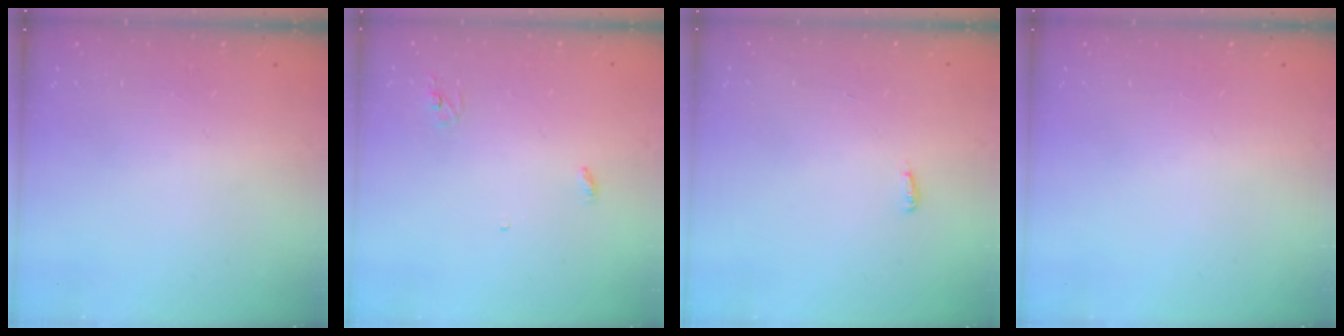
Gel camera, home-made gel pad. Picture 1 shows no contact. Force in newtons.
{"total": 3.0, "press": 2.9, "slide": 0.2}
{"total": 2.9, "press": 2.8, "slide": 0.9}
{"total": 0.0}